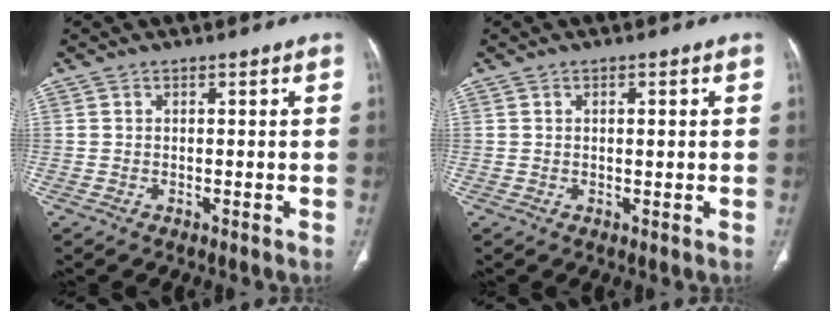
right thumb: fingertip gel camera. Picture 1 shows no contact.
{"total": 1.7, "force": [0.4, 0.6, 1.6], "torque": [-0.026, 0.002, 0.008]}